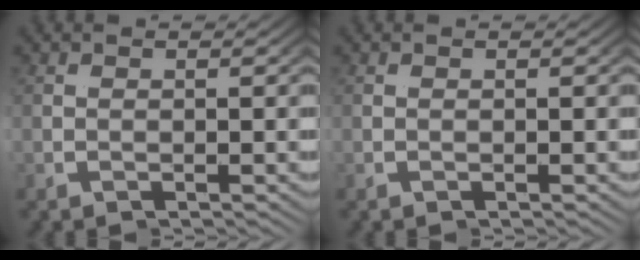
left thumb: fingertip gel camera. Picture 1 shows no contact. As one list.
[{"total": 0.0}]